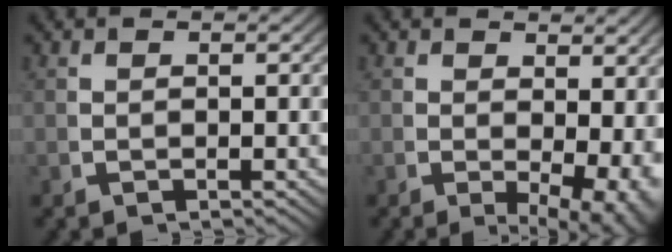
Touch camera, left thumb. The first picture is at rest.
{"total": 4.9, "force": [0.1, 2.9, 4.0], "torque": [-0.056, -0.024, 0.012]}